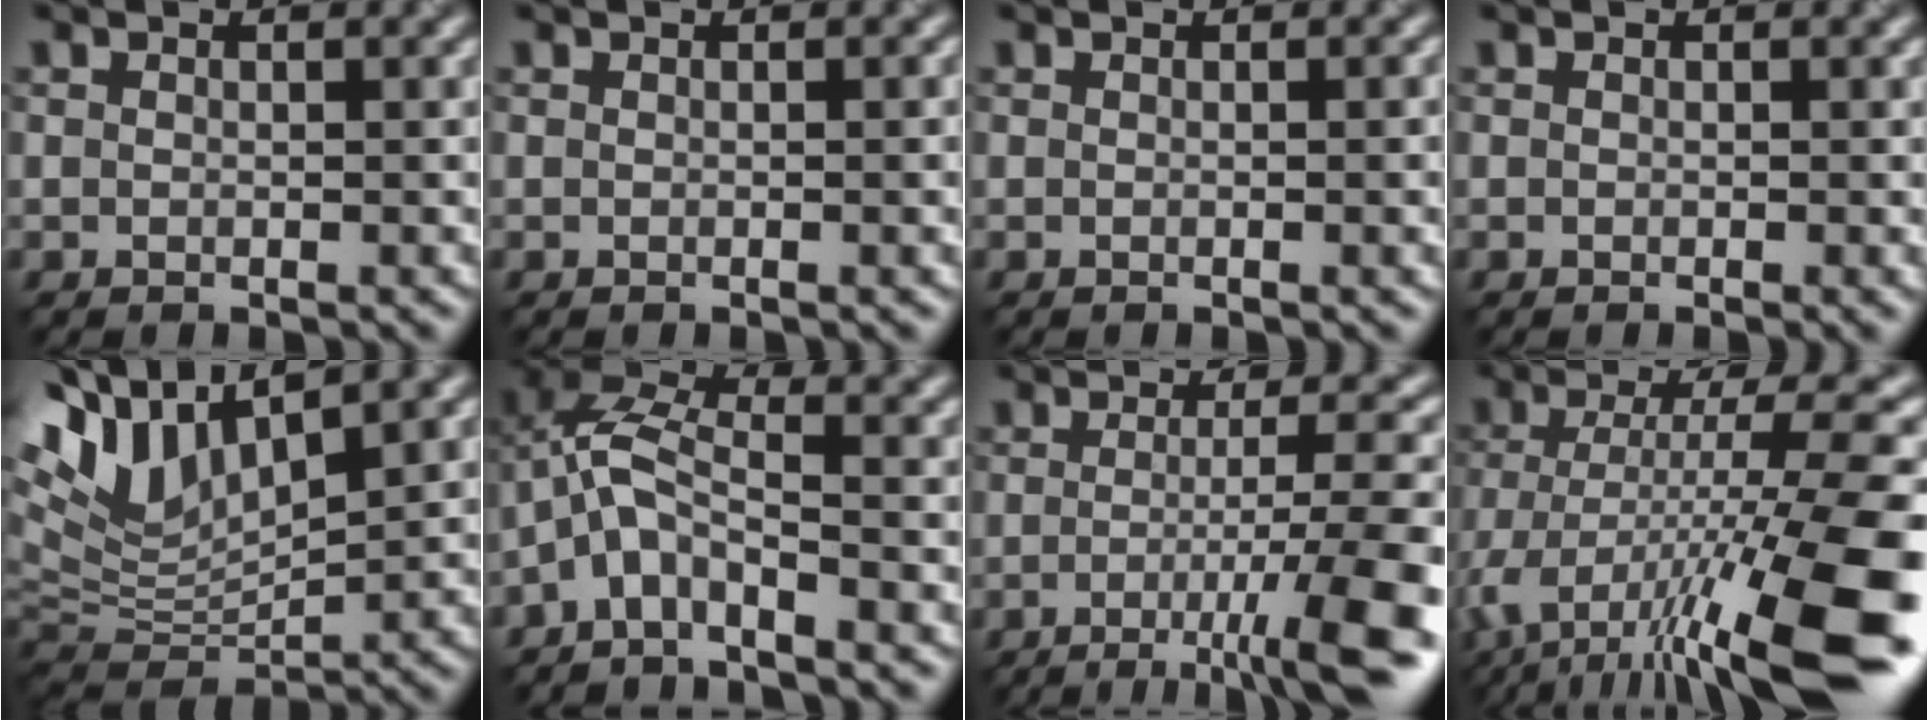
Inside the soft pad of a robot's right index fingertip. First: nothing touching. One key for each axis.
{"total": 1.6, "fx": -0.2, "fy": 0.5, "fz": 1.5, "tx": -0.011, "ty": 0.002, "tz": -0.007}
{"total": 1.9, "fx": -0.2, "fy": 0.6, "fz": 1.8, "tx": -0.015, "ty": 0.002, "tz": -0.008}
{"total": 0.6, "fx": -0.2, "fy": 0.1, "fz": 0.6, "tx": -0.006, "ty": -0.003, "tz": -0.006}
{"total": 8.4, "fx": 4.9, "fy": 3.4, "fz": 5.9, "tx": -0.132, "ty": 0.014, "tz": 0.090}
{"total": 4.5, "fx": -2.4, "fy": 1.6, "fz": 3.5, "tx": -0.072, "ty": 0.012, "tz": -0.058}
{"total": 8.9, "fx": -2.9, "fy": 1.5, "fz": 8.3, "tx": -0.110, "ty": -0.003, "tz": -0.051}
{"total": 13.6, "fx": -5.6, "fy": 3.1, "fz": 12.0, "tx": -0.207, "ty": -0.005, "tz": -0.090}